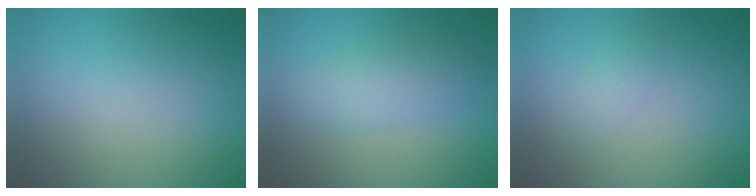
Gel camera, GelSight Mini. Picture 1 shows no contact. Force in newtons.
{"total": 2.7, "press": 2.7, "slide": 0.1}
{"total": 1.1, "press": 1.1, "slide": 0.0}